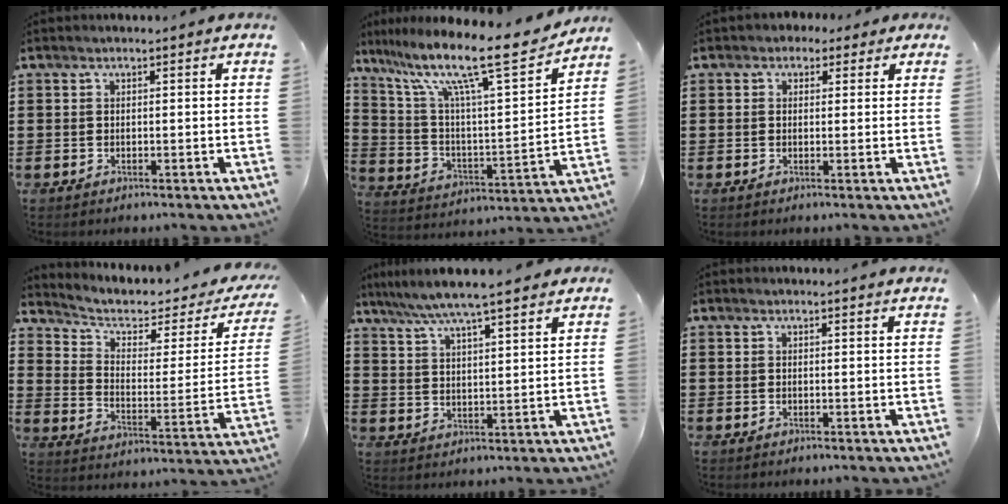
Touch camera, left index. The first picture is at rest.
{"total": 15.0, "force": [11.1, 1.8, 9.9], "torque": [-0.212, -0.068, 0.178]}
{"total": 1.7, "force": [0.7, 1.4, 0.5], "torque": [-0.007, 0.006, 0.010]}
{"total": 4.2, "force": [2.8, 1.7, 2.6], "torque": [-0.069, -0.017, 0.043]}
{"total": 6.1, "force": [5.3, 0.0, 3.0], "torque": [-0.077, -0.020, 0.091]}
{"total": 1.0, "force": [1.0, -0.1, 0.3], "torque": [-0.007, -0.002, 0.019]}